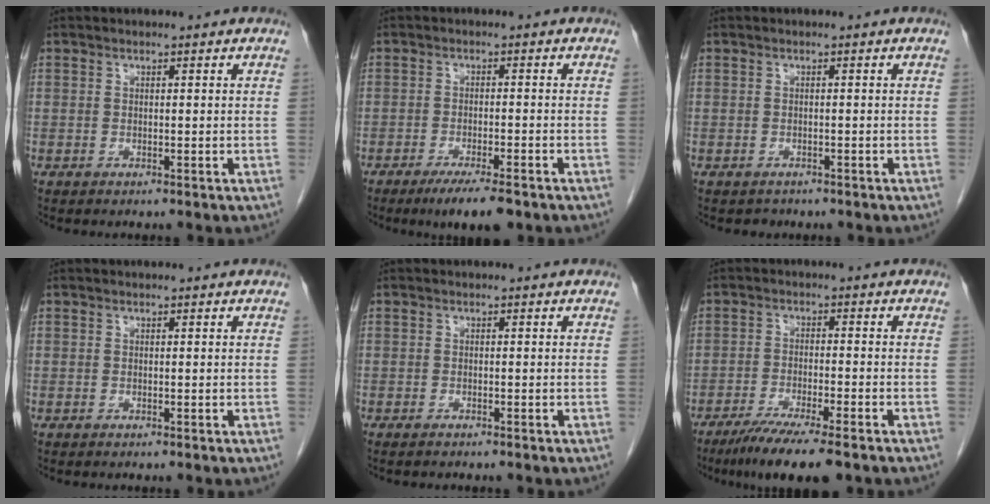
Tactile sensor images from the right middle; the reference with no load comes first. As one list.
[{"total": 6.2, "force": [-4.3, 0.9, 4.3], "torque": [-0.064, -0.012, -0.066]}, {"total": 1.3, "force": [-1.0, 0.8, -0.1], "torque": [-0.007, 0.001, -0.015]}, {"total": 0.0}, {"total": 0.8, "force": [-0.8, 0.2, 0.3], "torque": [-0.008, -0.001, -0.010]}, {"total": 8.9, "force": [-6.7, 0.4, 5.9], "torque": [-0.092, -0.021, -0.108]}]